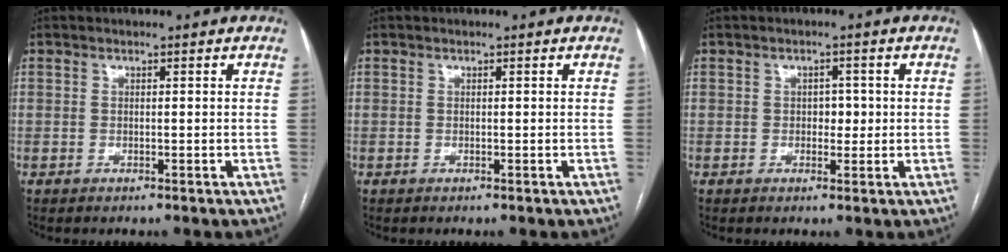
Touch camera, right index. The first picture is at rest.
{"total": 0.0}
{"total": 2.3, "force": [0.0, 1.5, 1.7], "torque": [-0.018, 0.003, -0.001]}